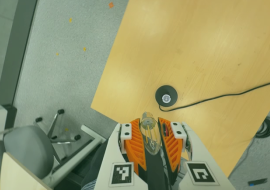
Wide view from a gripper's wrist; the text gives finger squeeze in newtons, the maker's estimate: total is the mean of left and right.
{"total": 23.8, "left": 25.9, "right": 21.7}